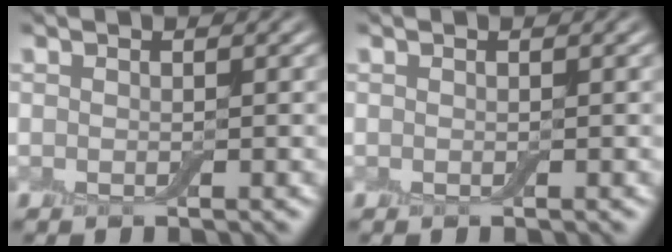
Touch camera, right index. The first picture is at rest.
{"total": 0.0}